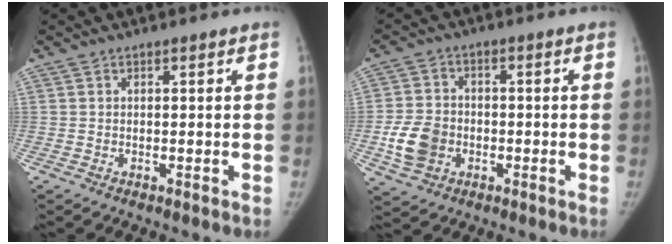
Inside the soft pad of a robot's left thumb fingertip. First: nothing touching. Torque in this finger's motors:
{"motor_torque": [-0.25, 1.53, 0.34, -0.47, 0.31]}